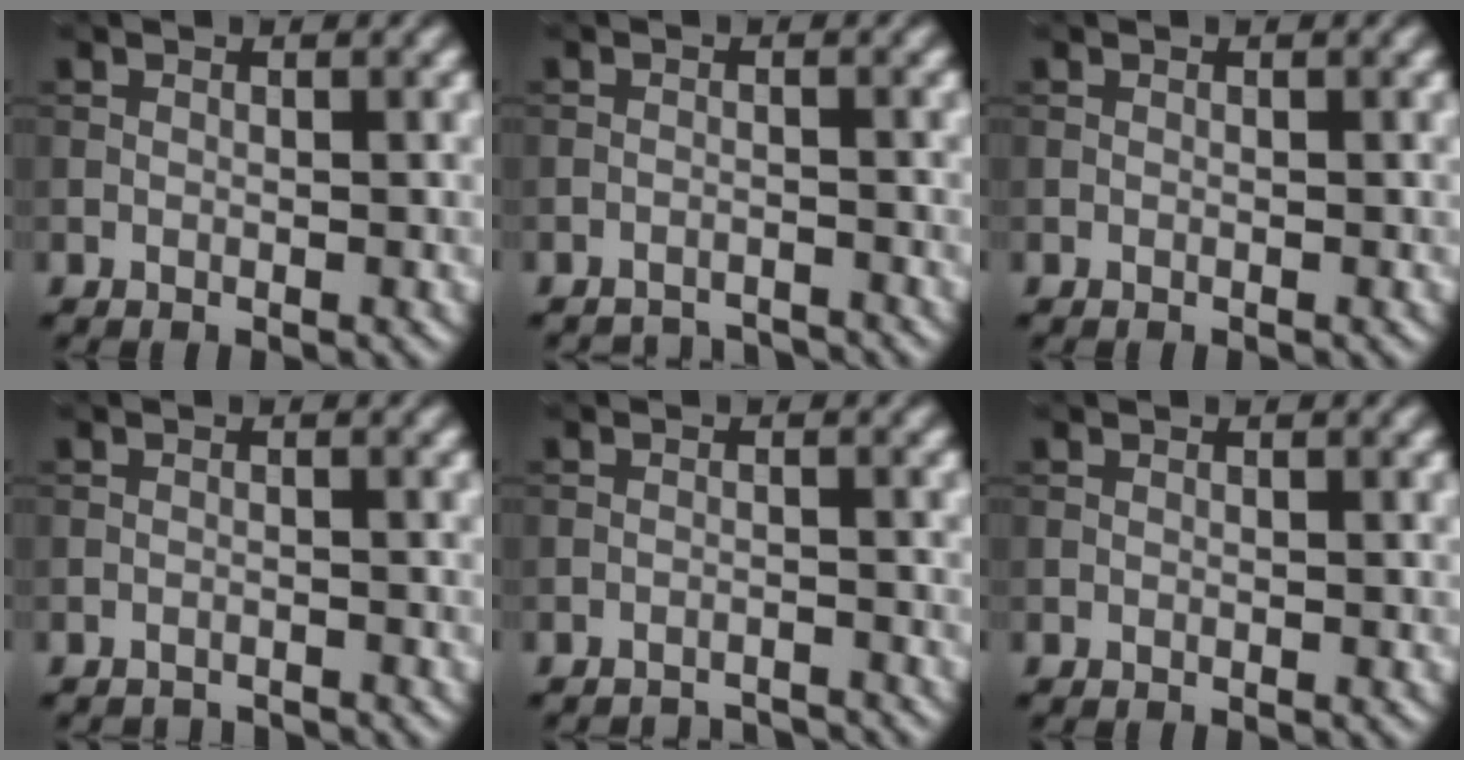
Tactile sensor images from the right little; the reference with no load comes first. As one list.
[{"total": 3.6, "force": [-3.6, 0.4, 0.3], "torque": [-0.007, -0.002, -0.056]}, {"total": 0.0}, {"total": 2.4, "force": [-2.4, 0.2, 0.2], "torque": [0.001, -0.008, -0.039]}, {"total": 4.1, "force": [-4.0, 0.4, 0.6], "torque": [-0.008, 0.000, -0.056]}, {"total": 0.0}]